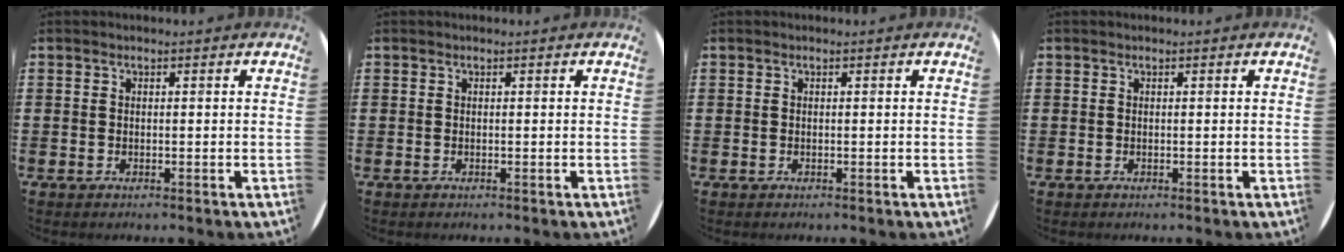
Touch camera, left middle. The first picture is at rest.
{"total": 0.0}
{"total": 0.0}
{"total": 0.0}